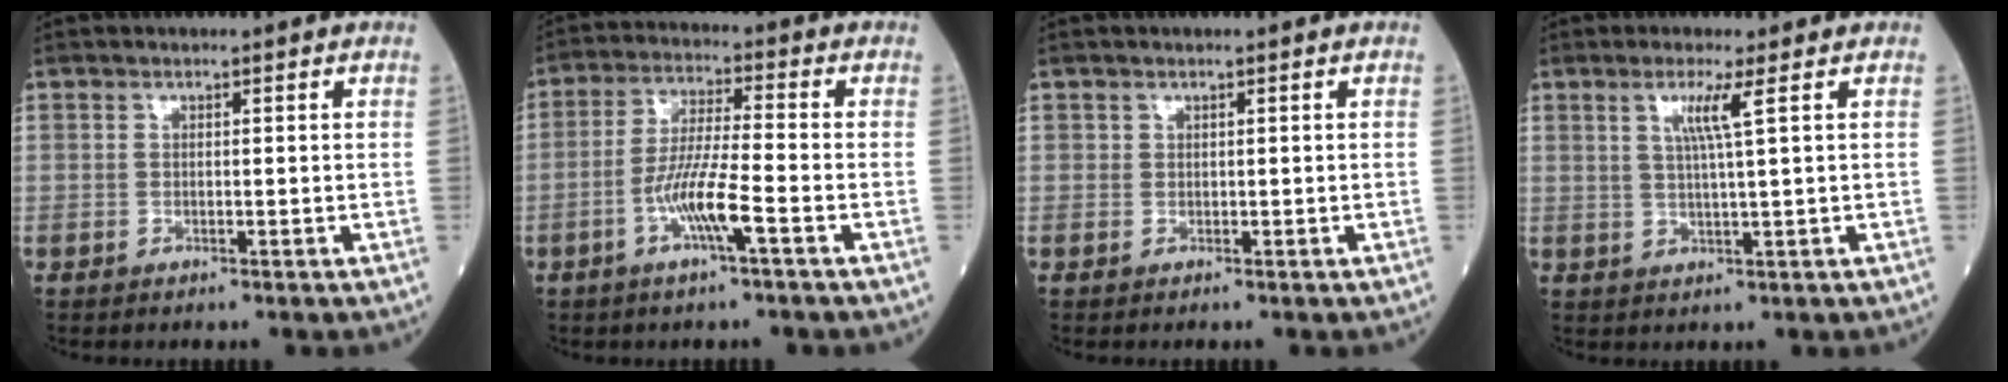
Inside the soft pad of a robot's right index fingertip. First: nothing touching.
{"total": 7.8, "force": [-3.1, 0.0, 7.1], "torque": [-0.143, -0.002, -0.062]}
{"total": 0.0}
{"total": 3.7, "force": [1.5, -0.9, 3.3], "torque": [-0.067, -0.002, 0.029]}